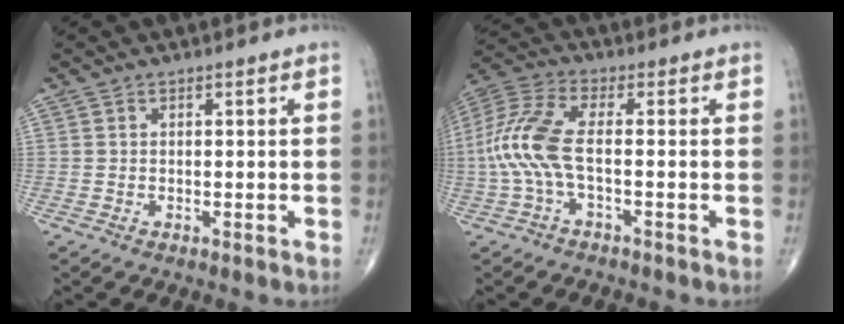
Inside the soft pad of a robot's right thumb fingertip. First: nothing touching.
{"total": 10.5, "force": [-1.4, 3.6, 9.7], "torque": [-0.245, 0.028, -0.034]}